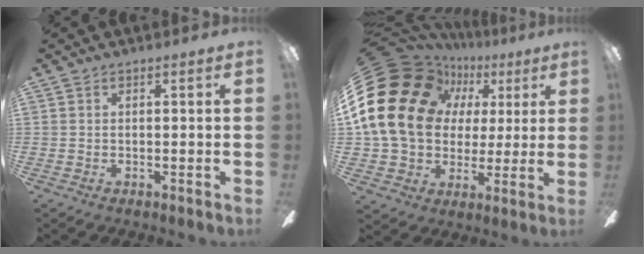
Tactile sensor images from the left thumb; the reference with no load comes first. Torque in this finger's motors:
{"motor_torque": [0.39, 2.26, 1.56, -1.20, 0.73]}